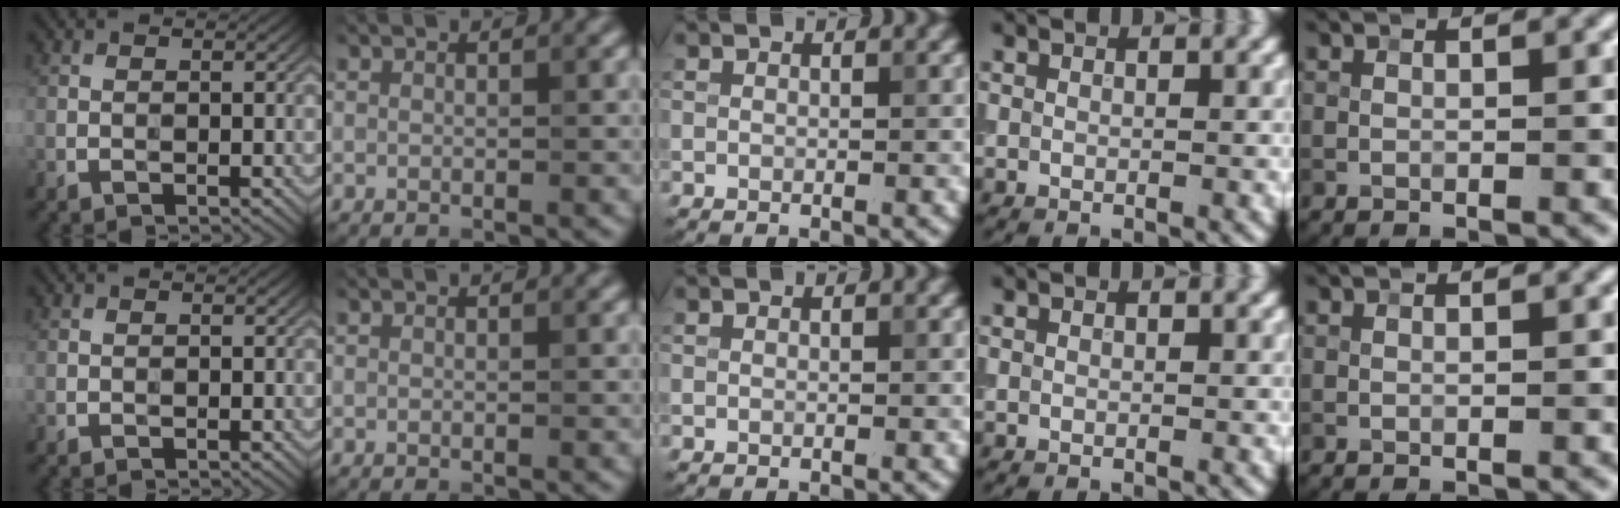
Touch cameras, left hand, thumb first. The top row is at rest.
{}